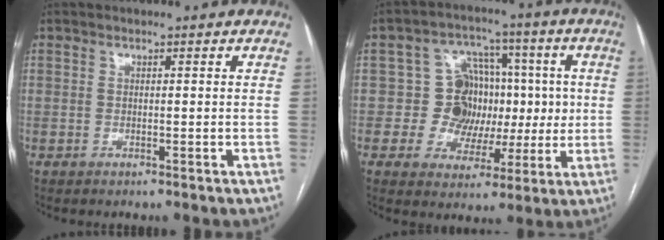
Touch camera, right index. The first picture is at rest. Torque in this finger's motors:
{"motor_torque": [0.12, -0.02, 0.09, 0.01]}